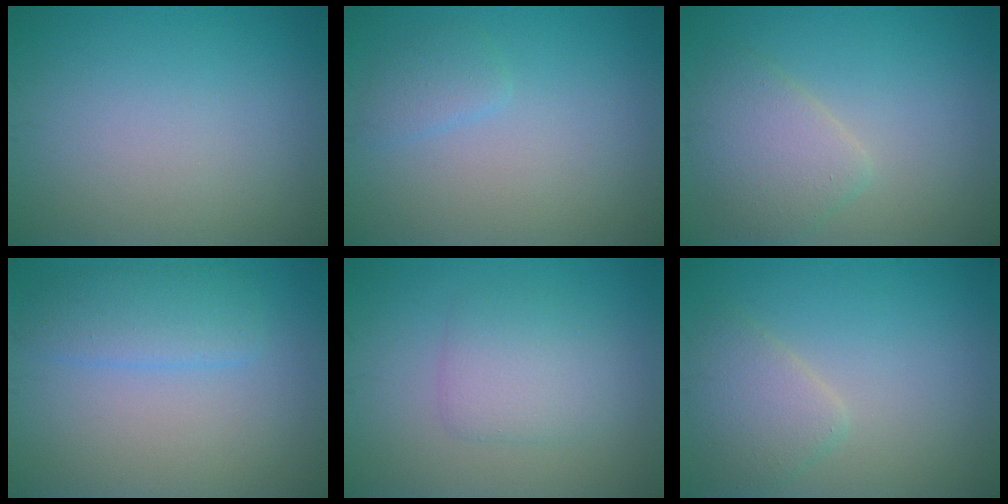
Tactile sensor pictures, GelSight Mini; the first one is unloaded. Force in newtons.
{"total": 1.4, "press": 1.4, "slide": 0.2}
{"total": 3.6, "press": 3.6, "slide": 0.2}
{"total": 3.1, "press": 3.1, "slide": 0.3}
{"total": 3.0, "press": 3.0, "slide": 0.0}
{"total": 3.0, "press": 3.0, "slide": 0.2}